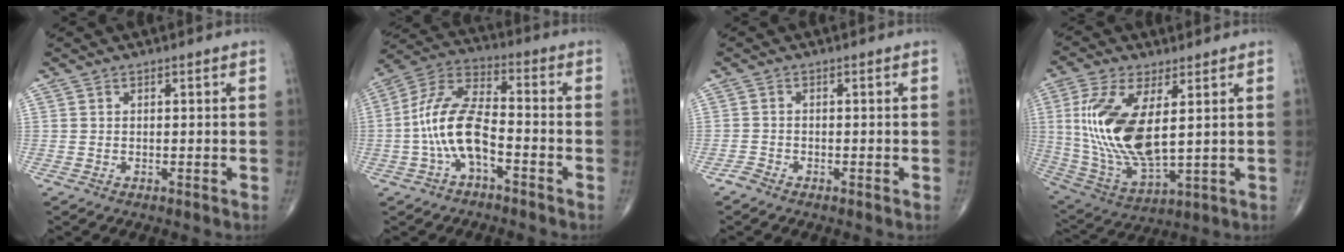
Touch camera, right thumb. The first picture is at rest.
{"total": 12.7, "force": [-3.4, 5.9, 10.7], "torque": [-0.218, 0.047, -0.070]}
{"total": 1.3, "force": [-1.2, 0.5, 0.3], "torque": [-0.008, 0.001, -0.025]}
{"total": 18.1, "force": [2.9, 8.0, 16.0], "torque": [-0.333, -0.022, 0.068]}